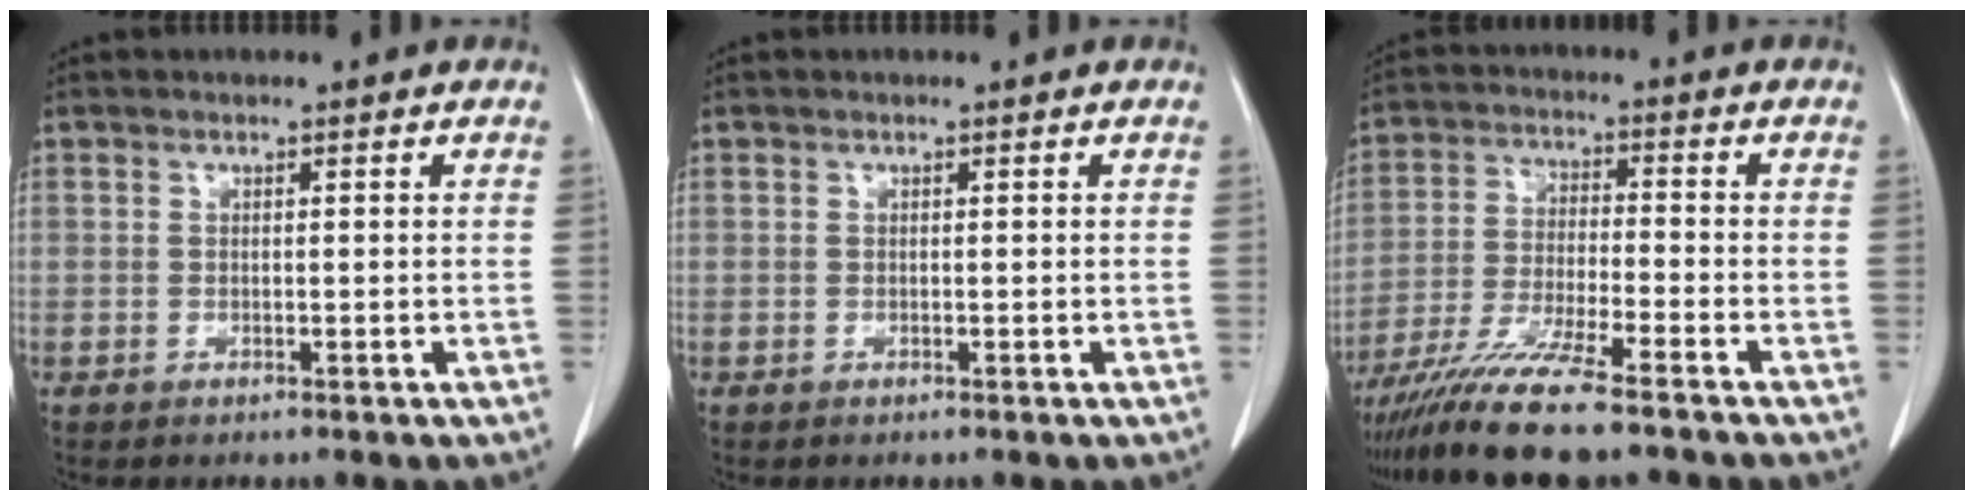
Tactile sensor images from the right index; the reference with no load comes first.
{"total": 0.0}
{"total": 11.6, "force": [-9.3, -0.2, 7.0], "torque": [-0.128, -0.031, -0.164]}